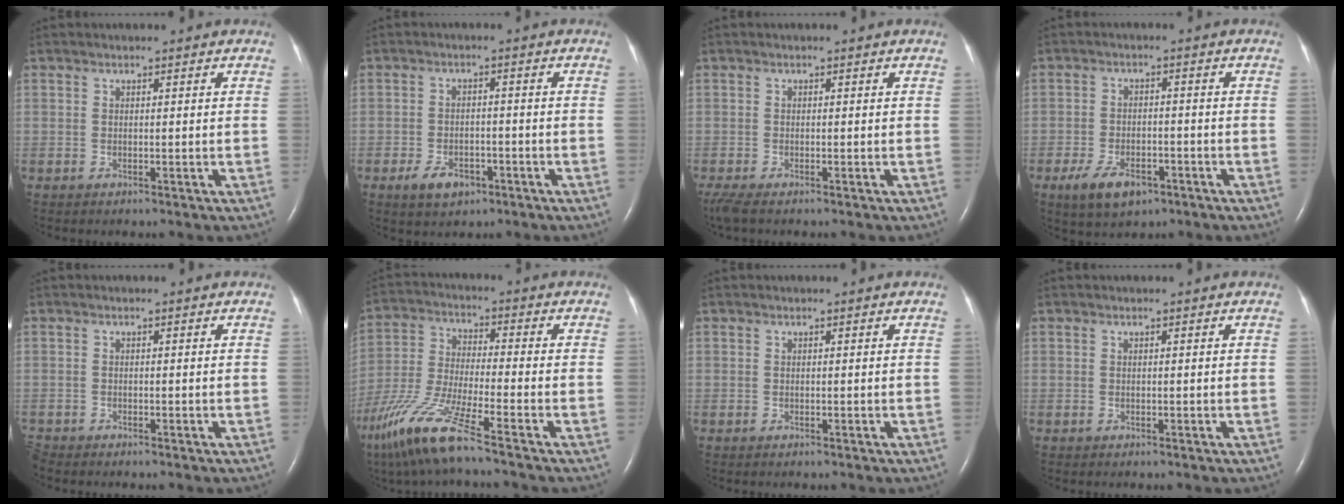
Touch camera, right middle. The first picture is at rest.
{"total": 4.9, "force": [-2.8, 2.9, 2.9], "torque": [-0.052, 0.001, -0.039]}
{"total": 2.7, "force": [-2.1, 0.5, 1.6], "torque": [-0.040, -0.011, -0.041]}
{"total": 6.8, "force": [-3.9, 3.4, 4.4], "torque": [-0.089, -0.005, -0.061]}
{"total": 1.2, "force": [-1.2, 0.1, -0.1], "torque": [-0.001, -0.005, -0.023]}
{"total": 12.5, "force": [-8.5, 0.0, 9.2], "torque": [-0.201, -0.040, -0.169]}
{"total": 0.0}
{"total": 0.0}